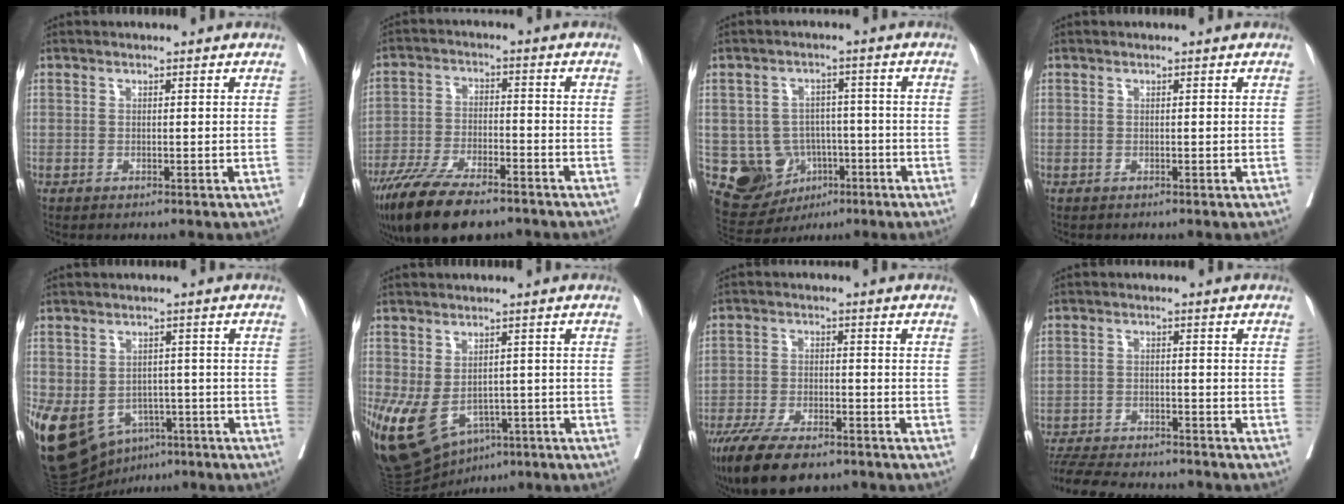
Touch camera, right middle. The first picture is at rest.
{"total": 14.2, "force": [-10.8, 4.0, 8.3], "torque": [-0.156, -0.031, -0.185]}
{"total": 9.0, "force": [-2.8, 8.0, 3.0], "torque": [-0.052, 0.019, -0.030]}
{"total": 0.0}
{"total": 14.4, "force": [-6.7, 10.2, 7.7], "torque": [-0.175, 0.003, -0.092]}
{"total": 14.3, "force": [-6.2, 9.3, 8.9], "torque": [-0.193, -0.014, -0.083]}
{"total": 11.6, "force": [-8.7, 3.6, 6.8], "torque": [-0.120, -0.022, -0.143]}
{"total": 12.8, "force": [-11.8, 2.1, 4.6], "torque": [-0.090, -0.010, -0.174]}